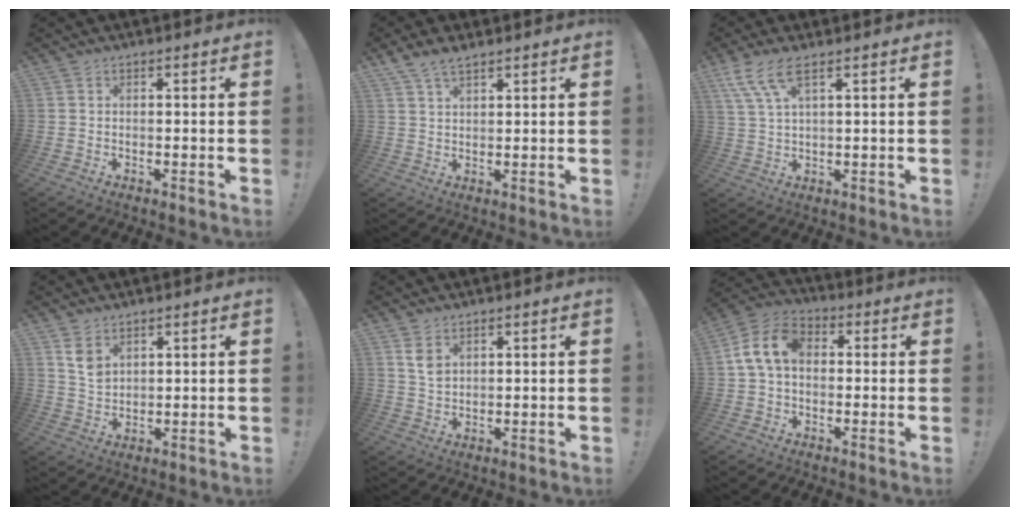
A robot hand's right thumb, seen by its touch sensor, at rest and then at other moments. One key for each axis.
{"total": 4.7, "fx": 3.6, "fy": 1.6, "fz": 2.6, "tx": -0.053, "ty": -0.013, "tz": 0.069}
{"total": 8.1, "fx": 4.8, "fy": 2.2, "fz": 6.1, "tx": -0.127, "ty": -0.011, "tz": 0.094}
{"total": 5.3, "fx": 3.3, "fy": 3.1, "fz": 2.8, "tx": -0.031, "ty": -0.021, "tz": 0.058}
{"total": 4.2, "fx": 2.2, "fy": 2.4, "fz": 2.6, "tx": -0.032, "ty": -0.012, "tz": 0.038}
{"total": 11.0, "fx": 1.3, "fy": 7.6, "fz": 7.9, "tx": -0.157, "ty": 0.017, "tz": 0.027}